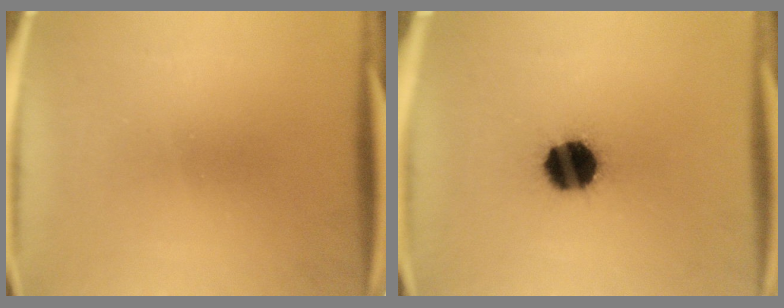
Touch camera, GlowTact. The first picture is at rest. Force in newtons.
{"total": 14.4}